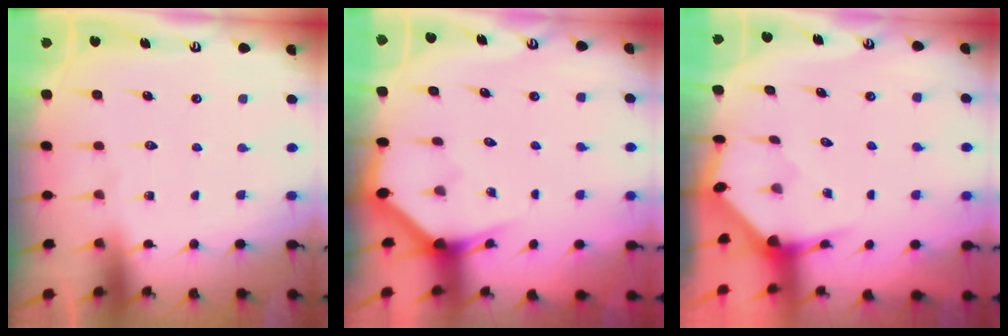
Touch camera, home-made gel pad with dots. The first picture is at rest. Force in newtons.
{"total": 2.8, "press": 2.8, "slide": 0.1}
{"total": 3.4, "press": 3.4, "slide": 0.3}